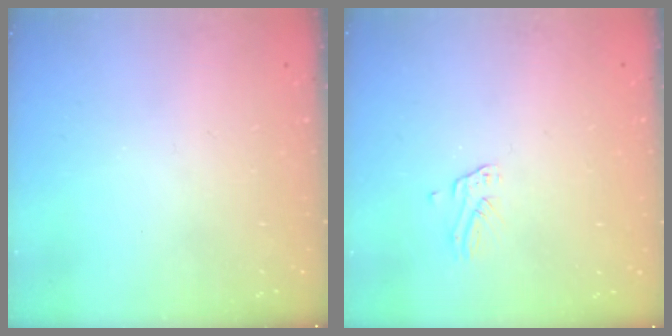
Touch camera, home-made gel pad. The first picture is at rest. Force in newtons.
{"total": 2.6, "press": 2.6, "slide": 0.2}